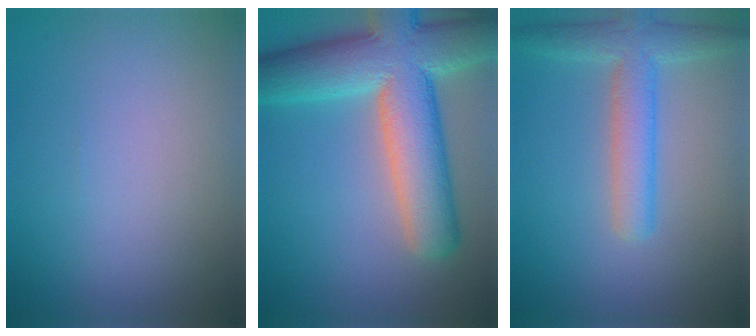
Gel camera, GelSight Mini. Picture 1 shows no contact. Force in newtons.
{"total": 12.0, "press": 12.0, "slide": 0.7}
{"total": 4.4, "press": 4.4, "slide": 0.3}